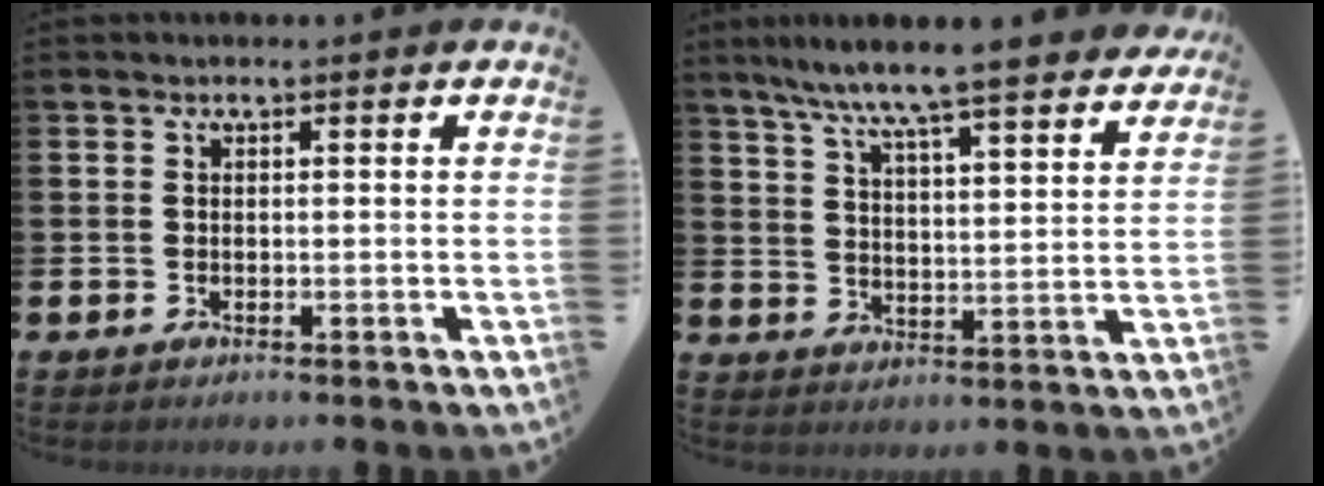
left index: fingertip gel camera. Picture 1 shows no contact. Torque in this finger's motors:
{"motor_torque": [0.45, -0.52, 1.05, 0.21]}